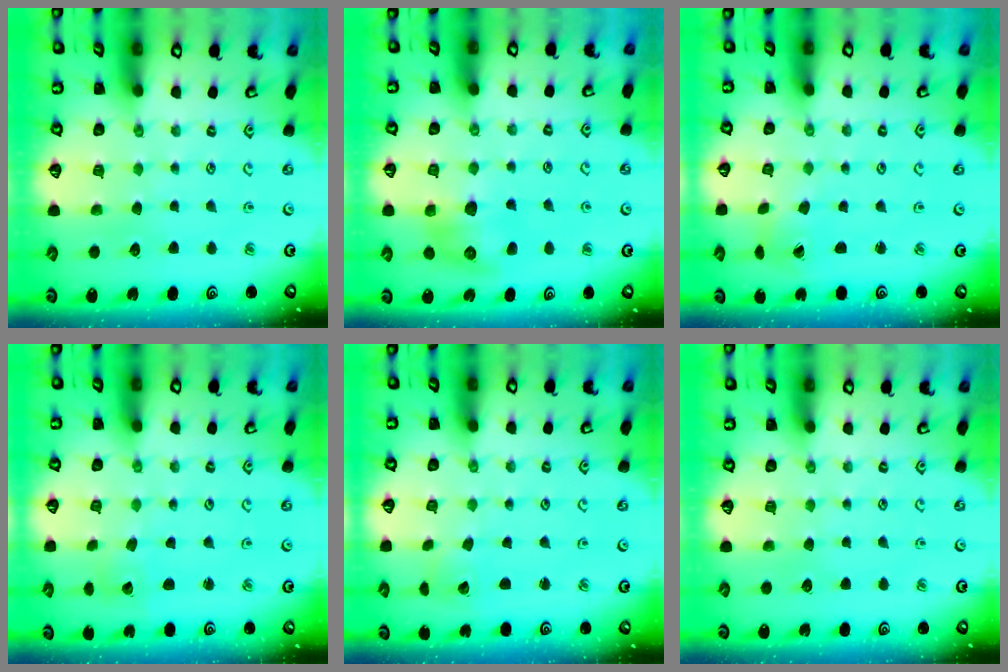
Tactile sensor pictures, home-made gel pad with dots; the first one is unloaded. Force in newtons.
{"total": 10.1, "press": 10.1, "slide": 0.2}
{"total": 1.2, "press": 1.1, "slide": 0.2}
{"total": 1.6, "press": 1.6, "slide": 0.2}
{"total": 2.4, "press": 2.4, "slide": 0.2}
{"total": 0.0}